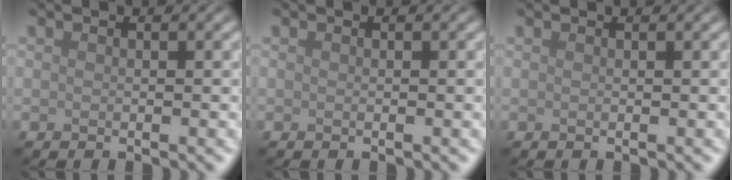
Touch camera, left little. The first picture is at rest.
{"total": 0.0}
{"total": 0.5, "force": [0.5, 0.0, 0.1], "torque": [-0.004, -0.002, 0.005]}